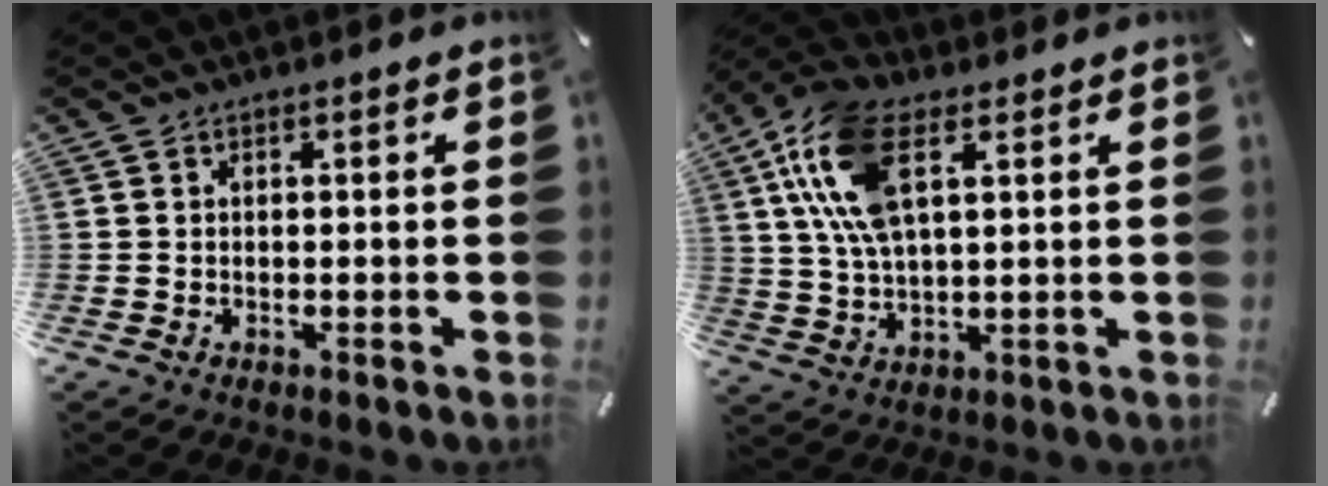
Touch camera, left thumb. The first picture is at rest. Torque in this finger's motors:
{"motor_torque": [0.89, 0.72, 1.44, -1.33, 0.70]}